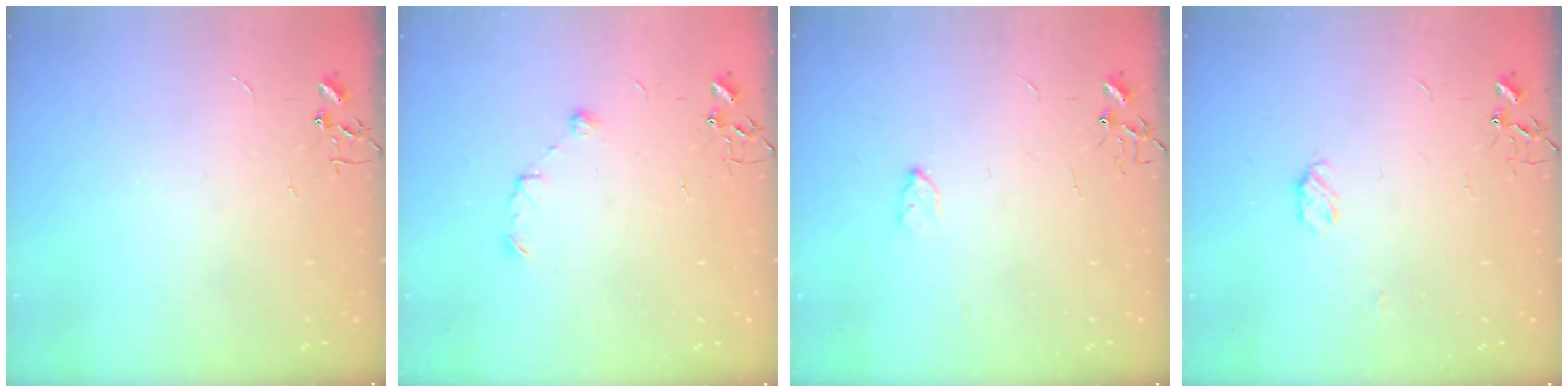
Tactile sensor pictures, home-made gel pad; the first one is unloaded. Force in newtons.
{"total": 6.4, "press": 6.3, "slide": 0.8}
{"total": 3.6, "press": 3.6, "slide": 0.6}
{"total": 4.7, "press": 4.6, "slide": 0.7}